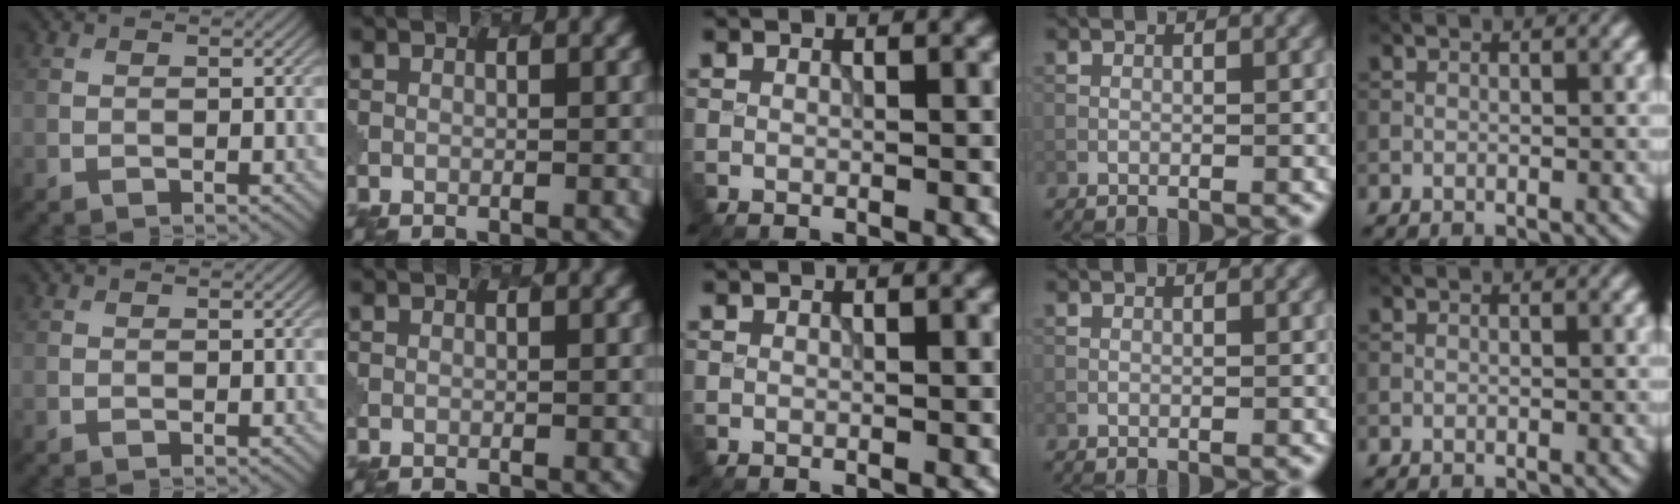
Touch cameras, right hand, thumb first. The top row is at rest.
{}